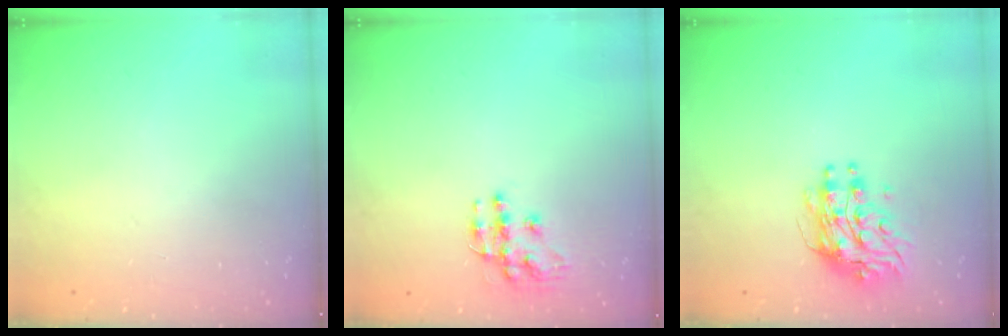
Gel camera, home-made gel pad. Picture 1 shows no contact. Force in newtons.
{"total": 10.0, "press": 10.0, "slide": 0.6}
{"total": 9.4, "press": 9.3, "slide": 0.9}